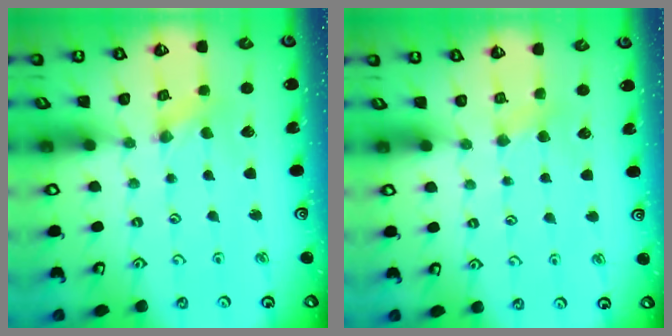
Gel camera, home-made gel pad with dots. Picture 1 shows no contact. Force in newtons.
{"total": 2.8, "press": 2.8, "slide": 0.5}